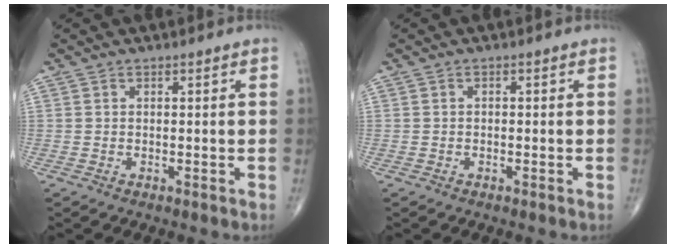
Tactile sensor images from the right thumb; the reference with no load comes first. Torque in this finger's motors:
{"motor_torque": [-0.25, 0.02, 0.06, 0.13, -0.01]}